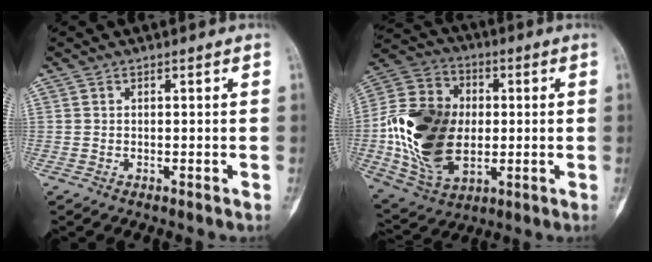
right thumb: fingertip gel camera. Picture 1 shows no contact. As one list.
[{"total": 22.6, "force": [-1.0, 15.5, 16.4], "torque": [-0.304, 0.002, -0.007]}]